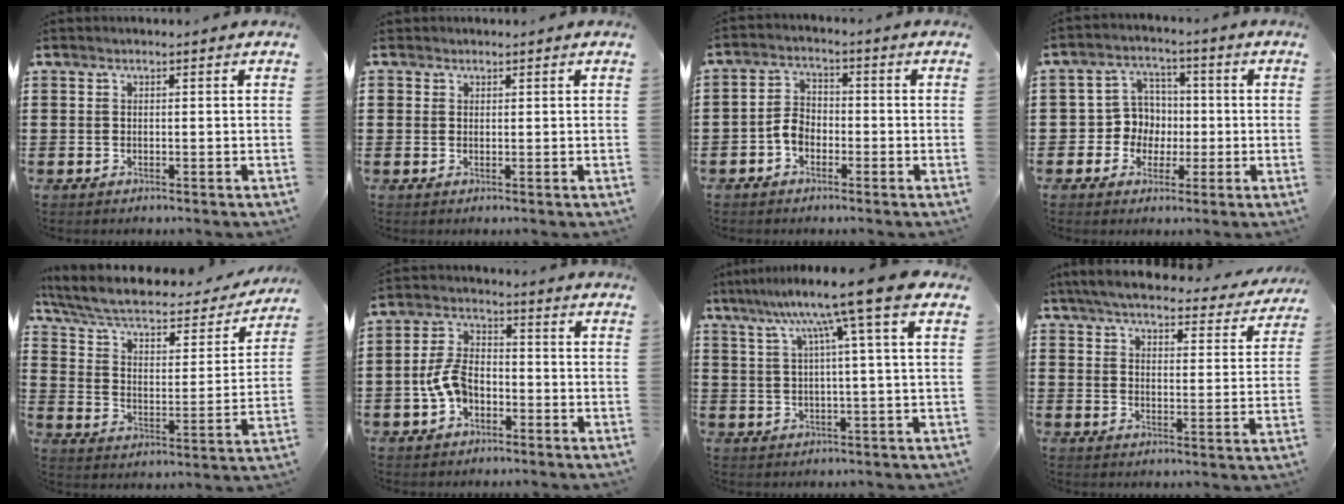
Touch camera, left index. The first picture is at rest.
{"total": 1.2, "force": [0.9, 0.9, 0.1], "torque": [-0.005, 0.006, 0.017]}
{"total": 3.5, "force": [-1.8, 2.4, 1.9], "torque": [-0.054, 0.003, -0.040]}
{"total": 6.1, "force": [-0.6, 5.9, 1.6], "torque": [-0.053, 0.015, -0.010]}
{"total": 6.7, "force": [5.2, 1.9, 3.8], "torque": [-0.095, -0.036, 0.086]}
{"total": 6.3, "force": [-2.2, 3.8, 4.5], "torque": [-0.114, 0.003, -0.050]}
{"total": 10.3, "force": [5.2, -1.5, 8.8], "torque": [-0.180, -0.006, 0.080]}
{"total": 5.5, "force": [5.1, 0.3, 1.8], "torque": [-0.058, -0.030, 0.087]}